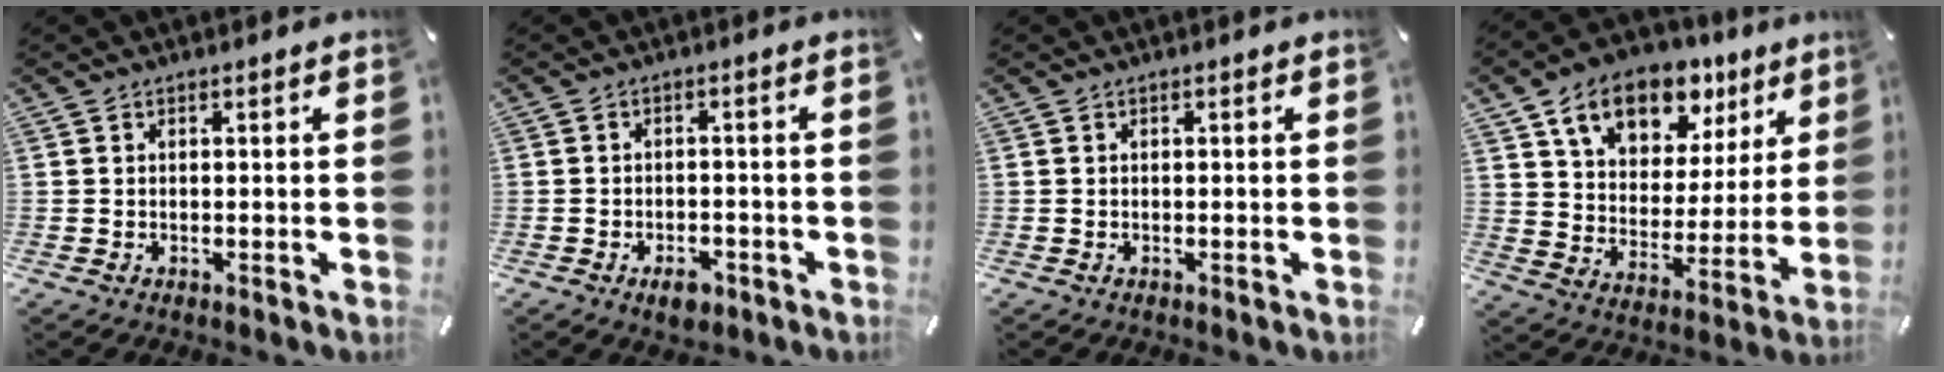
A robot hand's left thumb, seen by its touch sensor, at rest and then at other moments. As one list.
[{"total": 3.9, "force": [-2.3, 2.3, 2.2], "torque": [-0.035, 0.011, -0.038]}, {"total": 0.0}, {"total": 14.7, "force": [9.4, 9.5, 6.2], "torque": [-0.106, -0.052, 0.169]}]